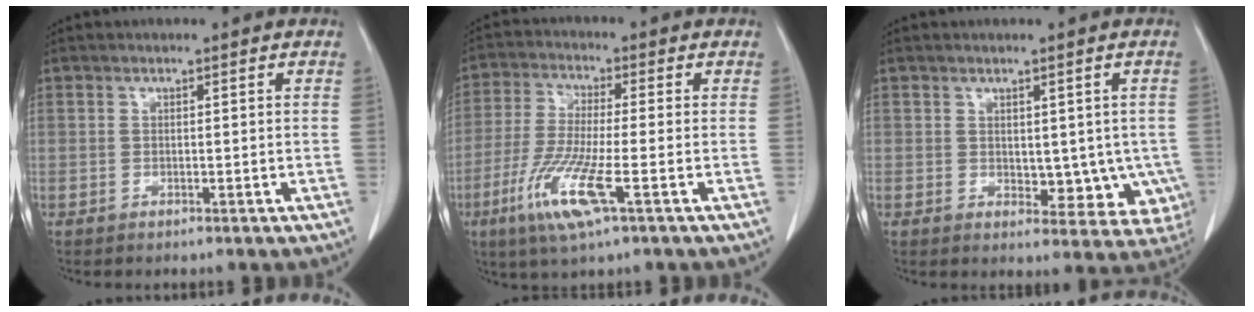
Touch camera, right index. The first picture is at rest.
{"total": 10.4, "force": [-4.3, 0.6, 9.5], "torque": [-0.200, -0.026, -0.086]}
{"total": 7.9, "force": [-0.5, 4.7, 6.3], "torque": [-0.053, -0.004, 0.006]}